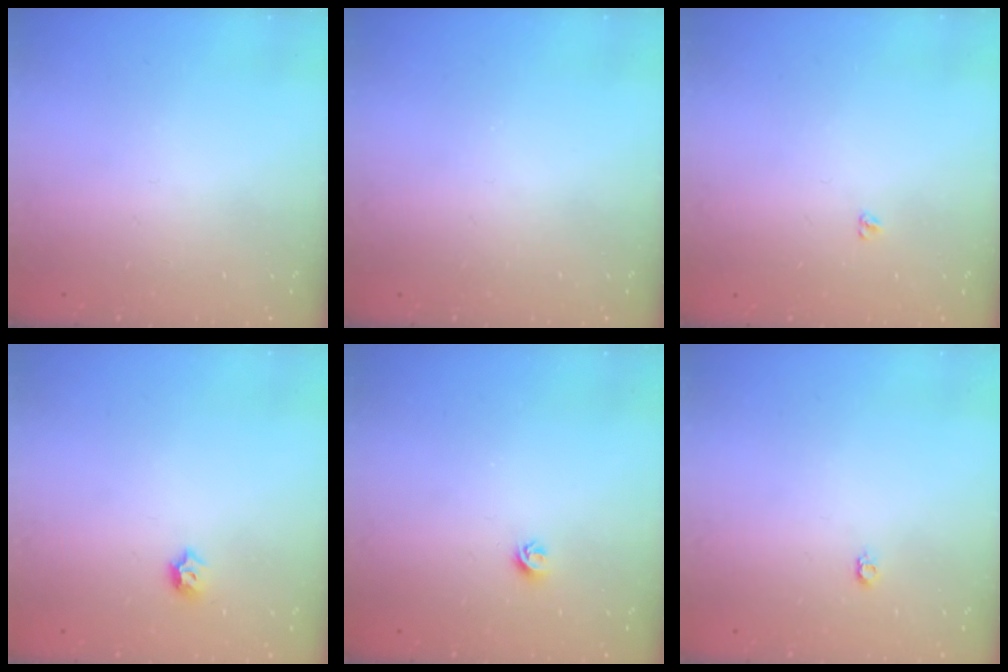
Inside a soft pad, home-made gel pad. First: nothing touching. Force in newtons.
{"total": 0.0}
{"total": 3.1, "press": 3.0, "slide": 0.4}
{"total": 3.8, "press": 3.8, "slide": 0.8}
{"total": 4.2, "press": 4.1, "slide": 0.7}
{"total": 3.7, "press": 3.7, "slide": 0.4}